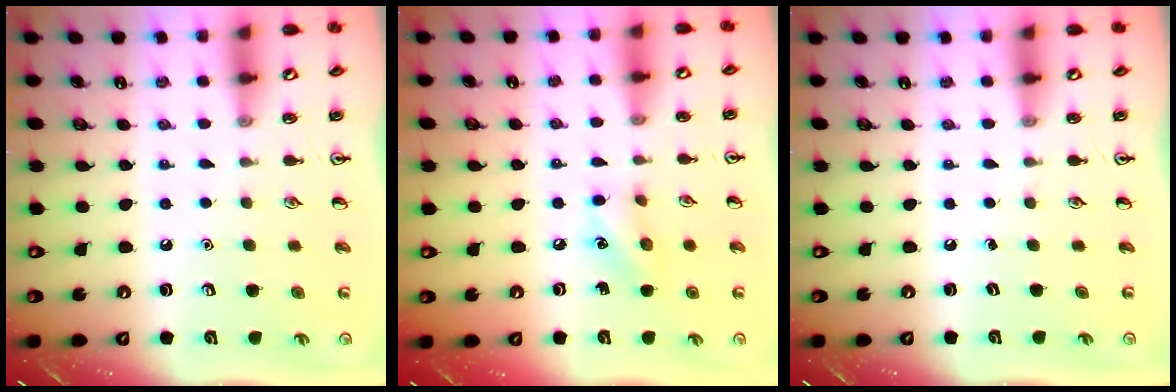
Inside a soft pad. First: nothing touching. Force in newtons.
{"total": 7.6, "press": 7.5, "slide": 1.2}
{"total": 0.0}